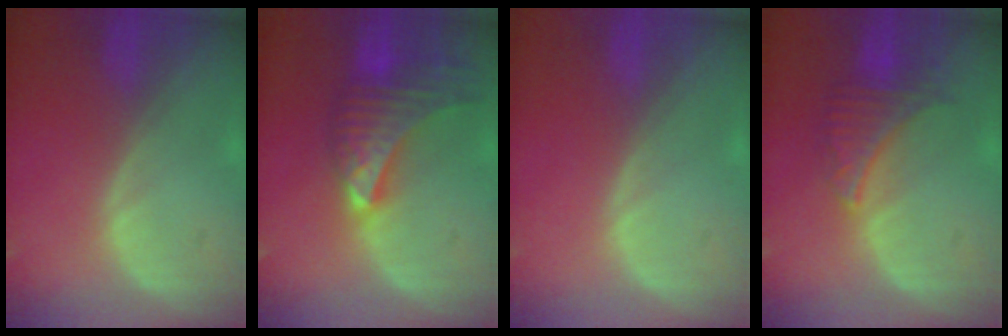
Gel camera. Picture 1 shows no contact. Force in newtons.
{"total": 9.8, "press": 8.7, "slide": 4.5}
{"total": 0.0}
{"total": 5.2, "press": 5.2, "slide": 0.4}